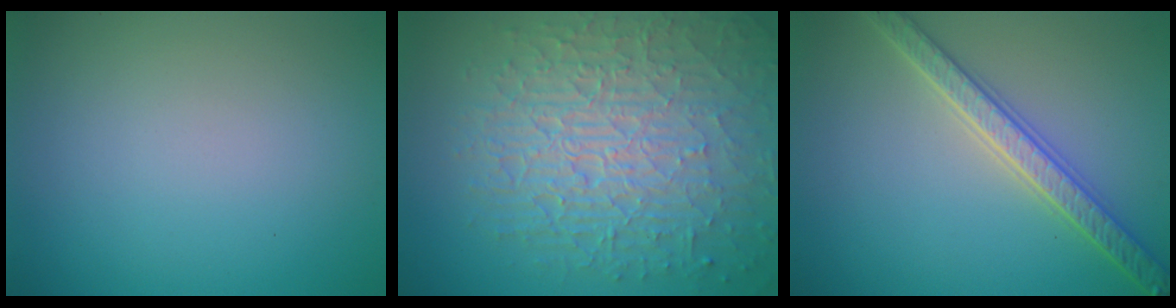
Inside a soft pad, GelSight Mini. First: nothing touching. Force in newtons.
{"total": 10.1, "press": 6.6, "slide": 7.7}
{"total": 4.0, "press": 3.9, "slide": 0.9}